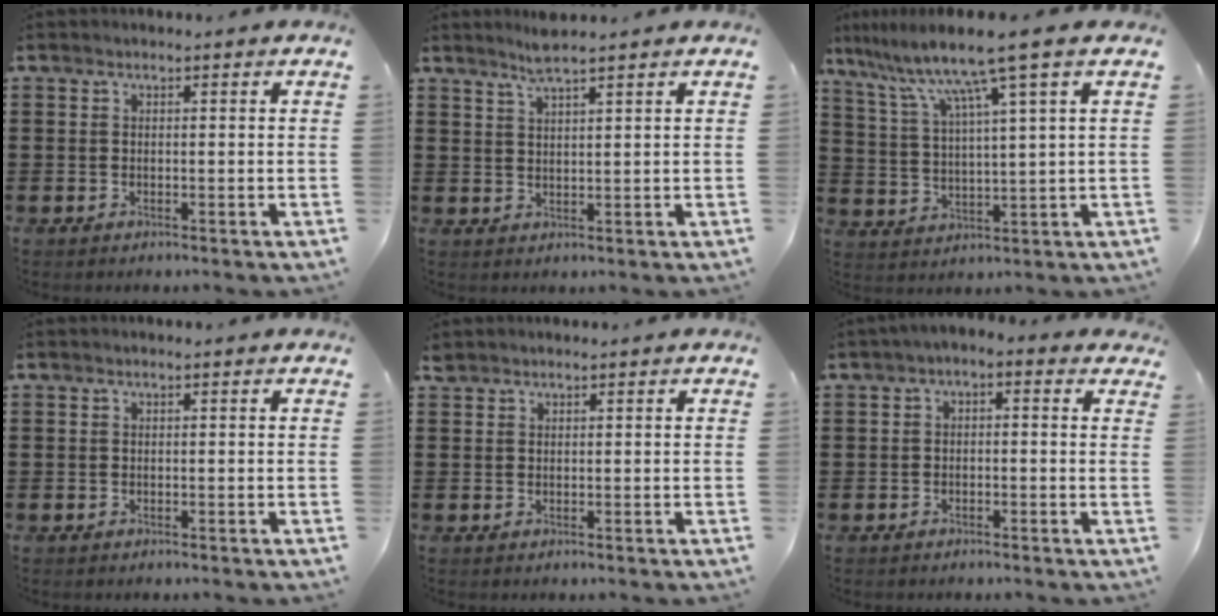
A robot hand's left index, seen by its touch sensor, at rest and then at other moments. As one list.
[{"total": 3.3, "force": [2.8, -0.2, 1.7], "torque": [-0.041, 0.000, 0.051]}, {"total": 9.2, "force": [6.3, -0.5, 6.7], "torque": [-0.151, -0.029, 0.100]}, {"total": 0.0}, {"total": 1.0, "force": [0.9, 0.4, 0.2], "torque": [-0.007, 0.001, 0.018]}, {"total": 1.6, "force": [-1.4, 0.4, 0.7], "torque": [-0.015, 0.005, -0.031]}]